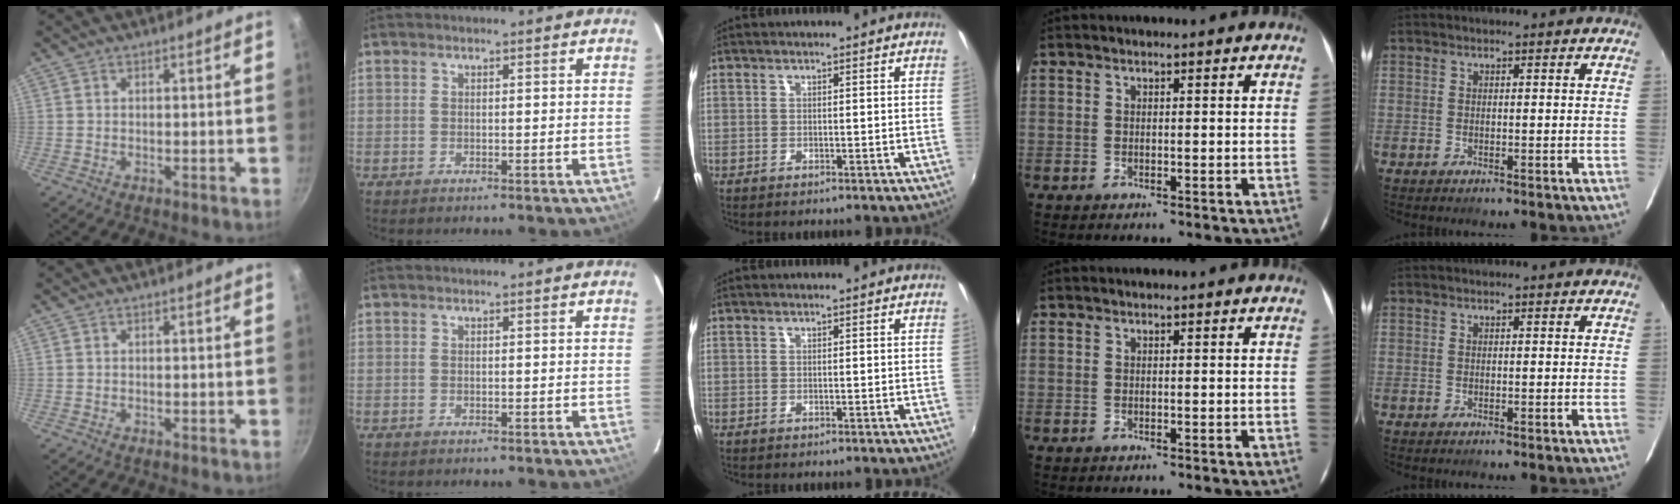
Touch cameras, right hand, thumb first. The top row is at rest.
{}